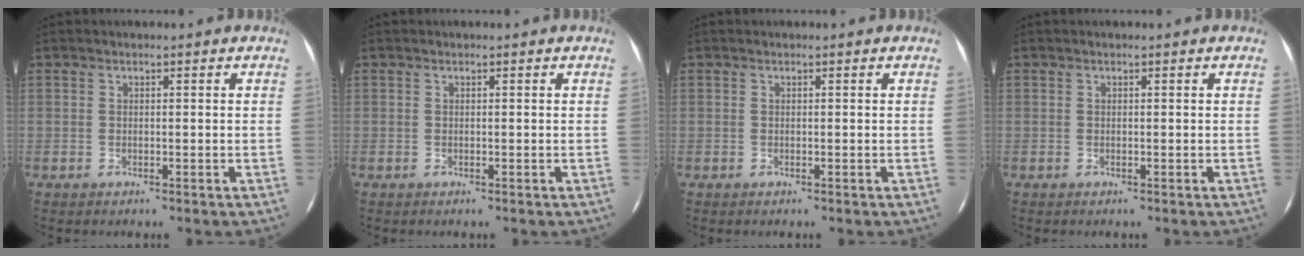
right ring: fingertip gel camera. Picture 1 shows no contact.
{"total": 0.0}
{"total": 0.0}
{"total": 0.0}